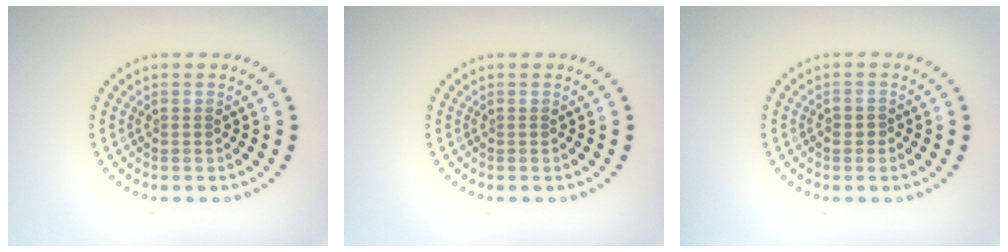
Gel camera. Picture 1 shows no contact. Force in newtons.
{"total": 0.0}
{"total": 0.7, "press": 0.6, "slide": 0.4}